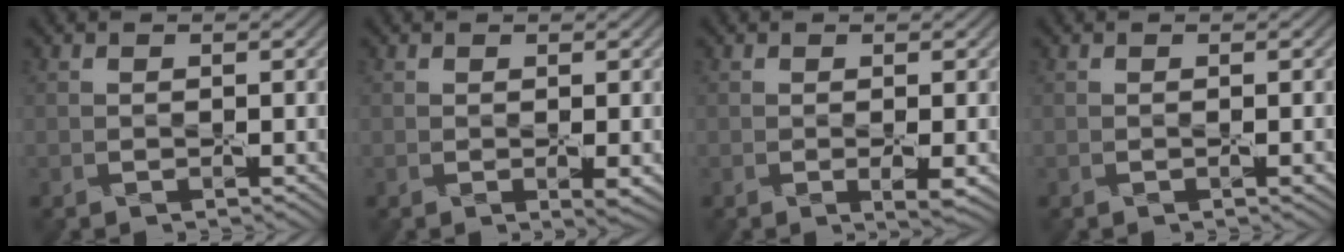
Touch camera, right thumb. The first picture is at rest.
{"total": 1.4, "force": [0.1, 0.2, 1.4], "torque": [-0.026, -0.004, 0.001]}
{"total": 1.7, "force": [-0.2, 0.2, 1.7], "torque": [-0.036, -0.005, -0.003]}
{"total": 0.8, "force": [-0.1, 0.0, 0.8], "torque": [-0.014, -0.001, -0.001]}